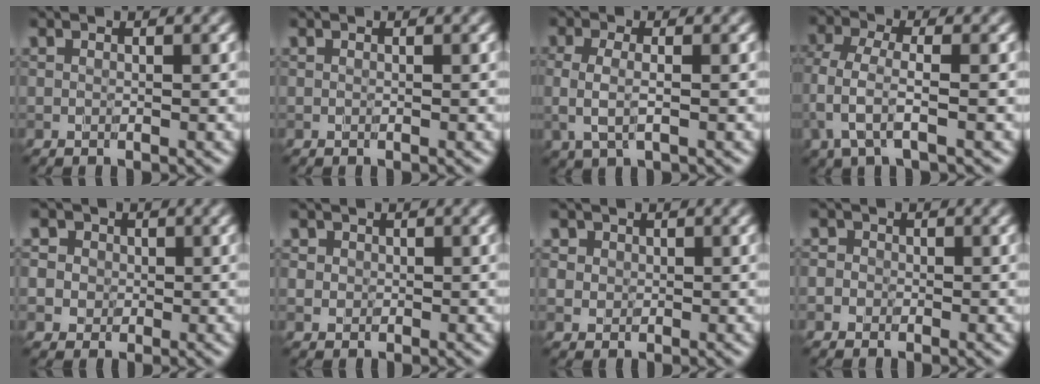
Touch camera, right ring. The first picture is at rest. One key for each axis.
{"total": 0.0}
{"total": 1.9, "fx": -0.2, "fy": 0.6, "fz": 1.7, "tx": -0.037, "ty": -0.010, "tz": -0.004}
{"total": 2.9, "fx": -1.1, "fy": 0.9, "fz": 2.5, "tx": -0.060, "ty": -0.001, "tz": -0.027}
{"total": 5.3, "fx": 2.1, "fy": 4.5, "fz": 1.9, "tx": -0.012, "ty": 0.024, "tz": 0.007}
{"total": 1.4, "fx": 0.4, "fy": 1.3, "fz": 0.3, "tx": 0.004, "ty": 0.005, "tz": 0.005}
{"total": 2.2, "fx": 1.0, "fy": 1.9, "fz": 0.6, "tx": -0.009, "ty": 0.005, "tz": 0.018}
{"total": 1.9, "fx": 0.1, "fy": 1.8, "fz": 0.3, "tx": 0.027, "ty": 0.009, "tz": -0.026}